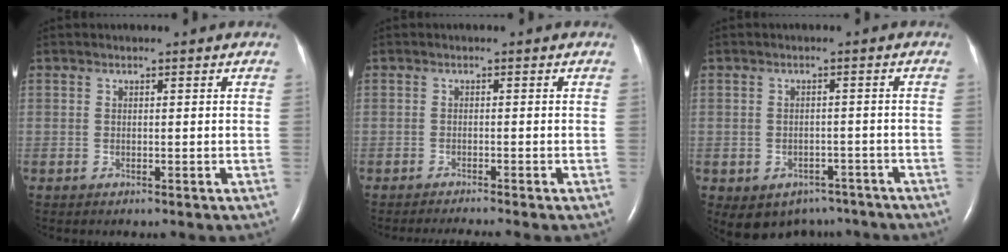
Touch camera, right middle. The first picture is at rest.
{"total": 3.5, "force": [-3.1, -1.0, 1.3], "torque": [-0.015, -0.009, -0.048]}
{"total": 7.5, "force": [-5.3, 5.1, 1.4], "torque": [-0.020, 0.013, -0.061]}